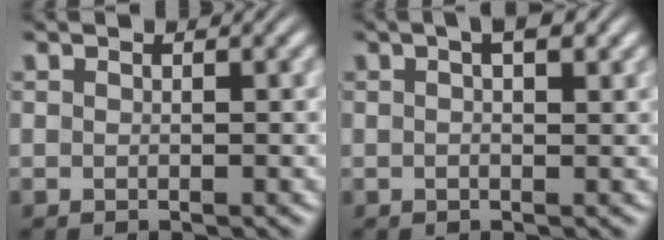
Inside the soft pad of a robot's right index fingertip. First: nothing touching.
{"total": 2.8, "force": [1.1, 0.9, 2.5], "torque": [-0.026, 0.013, 0.008]}